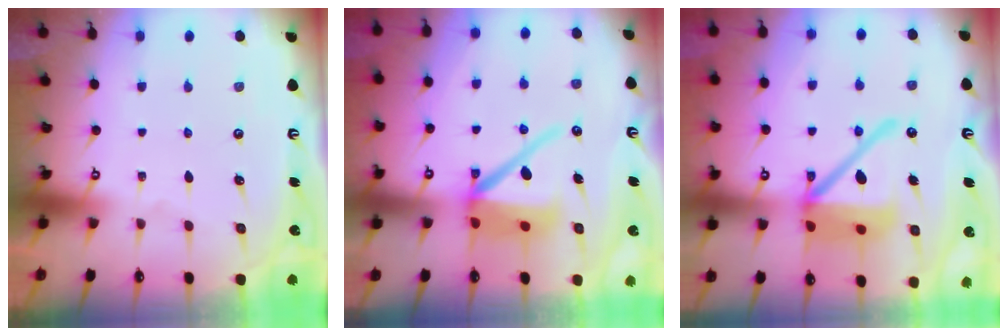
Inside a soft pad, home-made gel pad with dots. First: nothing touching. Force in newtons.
{"total": 11.9, "press": 11.8, "slide": 1.5}
{"total": 17.2, "press": 17.0, "slide": 2.7}